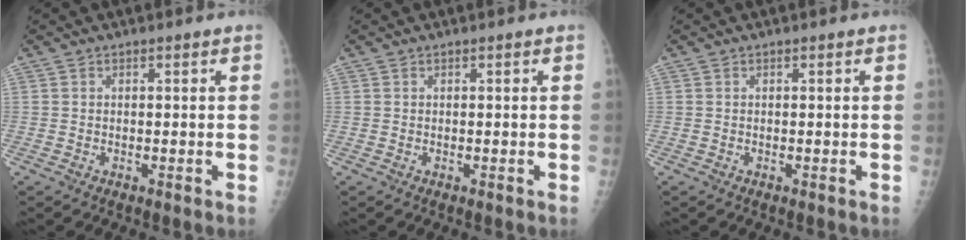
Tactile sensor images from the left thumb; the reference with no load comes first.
{"total": 0.0}
{"total": 0.0}